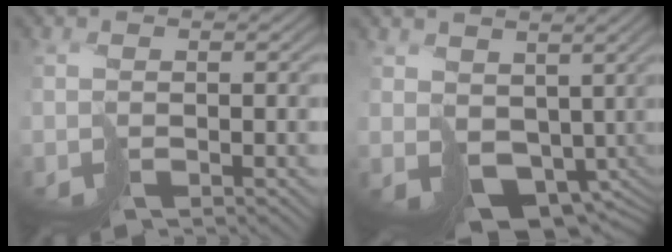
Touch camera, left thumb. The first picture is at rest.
{"total": 8.8, "force": [0.9, 6.7, 5.6], "torque": [-0.126, -0.041, 0.040]}